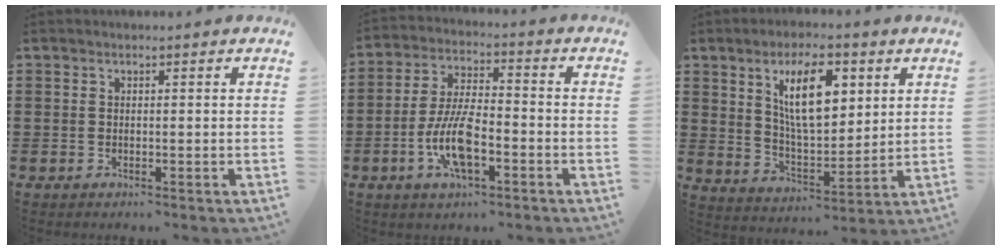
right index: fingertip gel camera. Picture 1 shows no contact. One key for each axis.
{"total": 9.8, "fx": -3.3, "fy": 3.5, "fz": 8.6, "tx": -0.195, "ty": -0.012, "tz": -0.065}
{"total": 10.9, "fx": 4.2, "fy": 4.6, "fz": 8.9, "tx": -0.160, "ty": 0.003, "tz": 0.070}